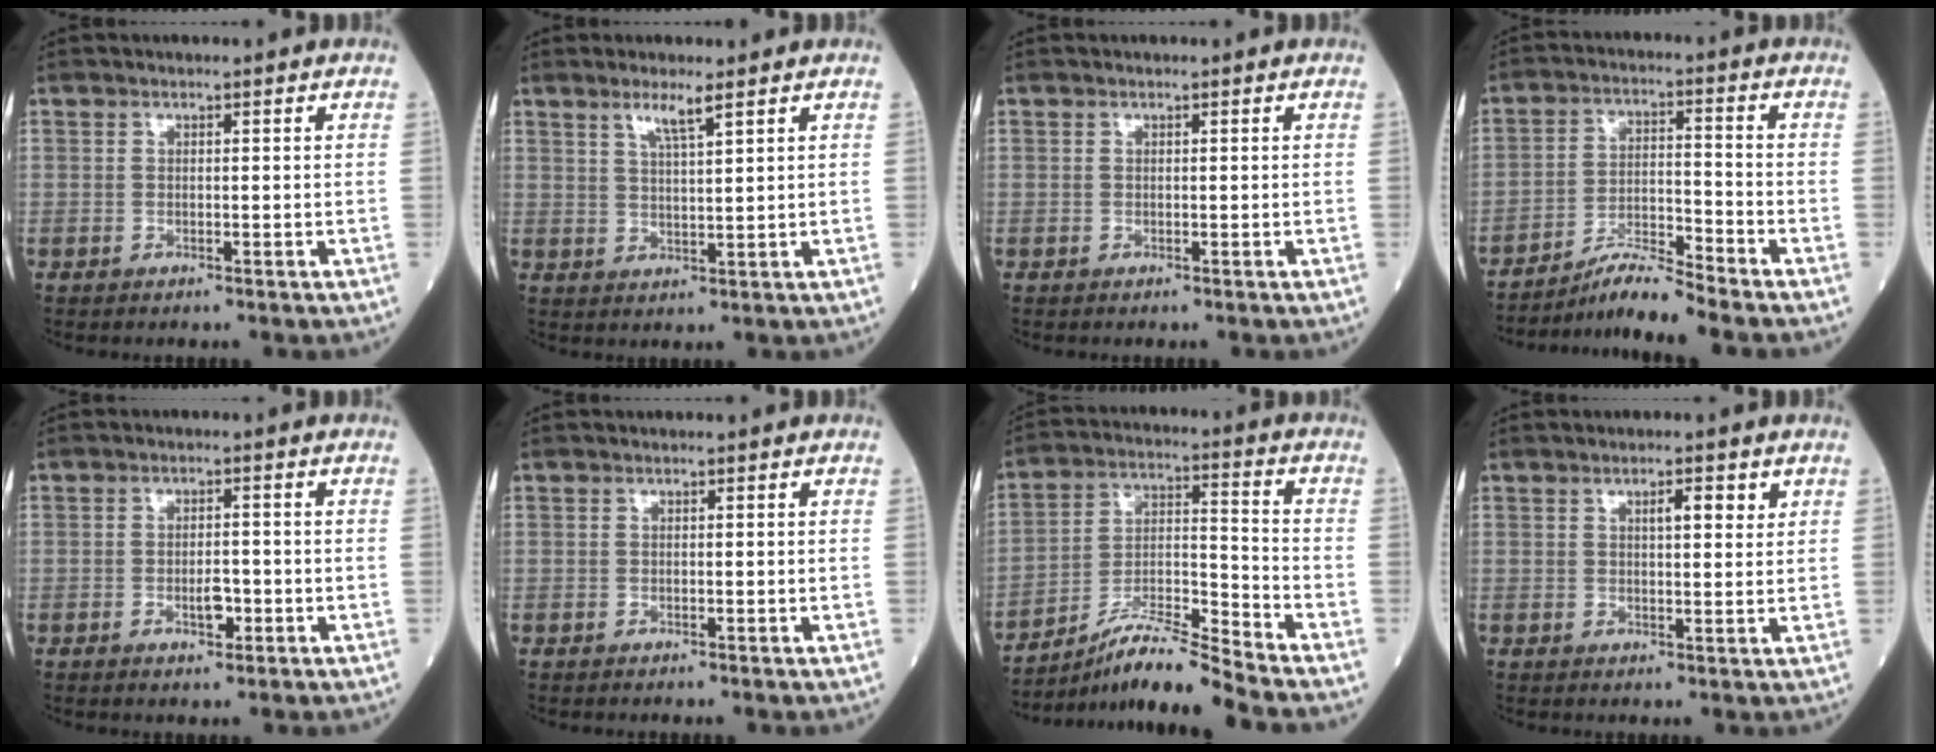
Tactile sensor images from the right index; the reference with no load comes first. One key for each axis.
{"total": 3.5, "fx": 2.3, "fy": -0.2, "fz": 2.6, "tx": -0.054, "ty": -0.002, "tz": 0.046}
{"total": 0.0}
{"total": 6.9, "fx": -6.4, "fy": -1.5, "fz": 2.2, "tx": -0.042, "ty": -0.013, "tz": -0.116}
{"total": 3.0, "fx": -1.2, "fy": 1.2, "fz": 2.4, "tx": -0.040, "ty": 0.002, "tz": -0.016}
{"total": 0.0}
{"total": 11.3, "fx": -10.2, "fy": -1.7, "fz": 4.6, "tx": -0.085, "ty": 0.002, "tz": -0.186}
{"total": 3.1, "fx": 1.6, "fy": 0.8, "fz": 2.6, "tx": -0.039, "ty": 0.000, "tz": 0.022}